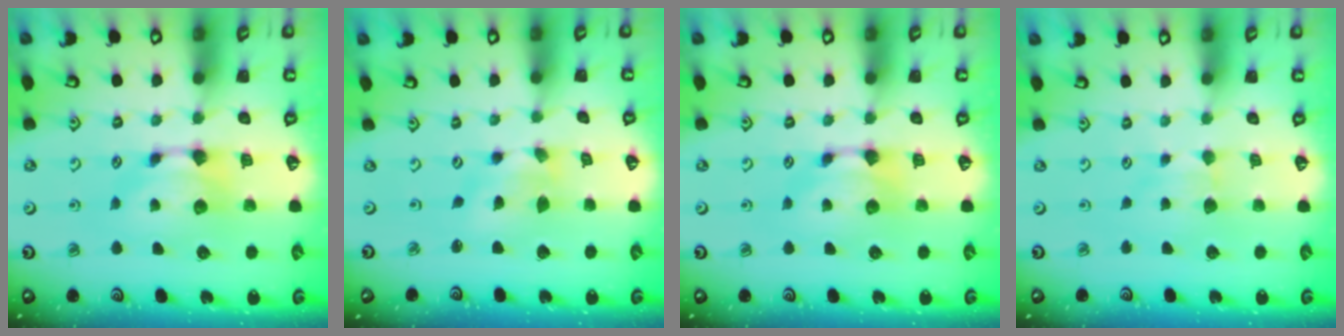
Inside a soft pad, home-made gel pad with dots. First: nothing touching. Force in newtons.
{"total": 1.1, "press": 0.3, "slide": 1.1}
{"total": 0.0}
{"total": 1.5, "press": 1.5, "slide": 0.3}